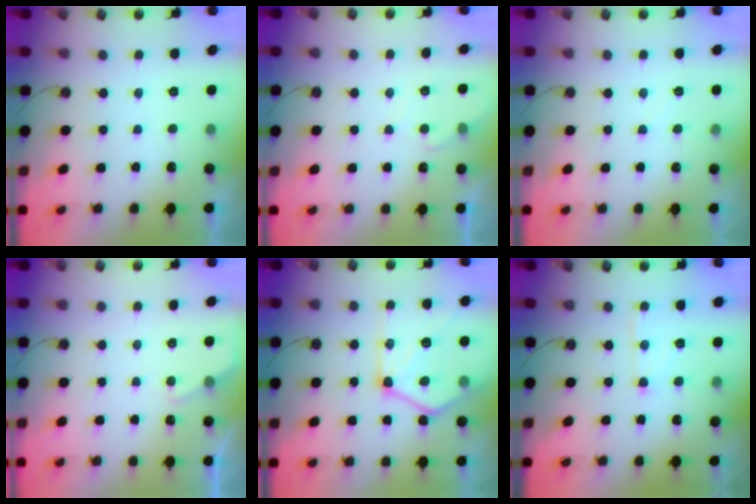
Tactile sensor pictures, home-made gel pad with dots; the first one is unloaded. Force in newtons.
{"total": 5.1, "press": 5.1, "slide": 0.4}
{"total": 3.8, "press": 3.8, "slide": 0.6}
{"total": 3.2, "press": 3.2, "slide": 0.5}
{"total": 18.9, "press": 18.8, "slide": 1.7}
{"total": 7.3, "press": 7.3, "slide": 0.5}